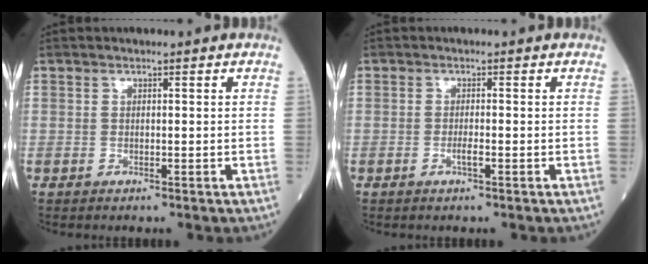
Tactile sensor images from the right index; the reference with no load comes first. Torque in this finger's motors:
{"motor_torque": [0.53, -0.11, 0.26, 0.08]}